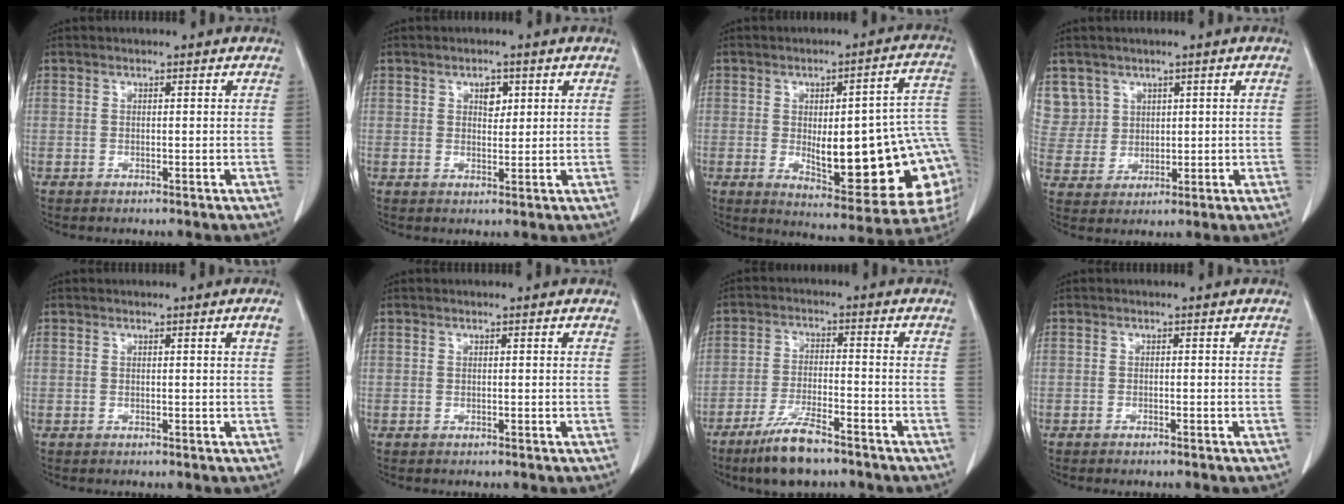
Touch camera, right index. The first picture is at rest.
{"total": 2.6, "force": [1.2, 1.6, 1.8], "torque": [-0.023, 0.000, 0.017]}
{"total": 22.8, "force": [-1.9, 6.0, 22.0], "torque": [-0.215, 0.018, -0.003]}
{"total": 6.8, "force": [3.6, 5.8, -0.2], "torque": [0.003, 0.013, 0.084]}
{"total": 1.0, "force": [0.5, -0.3, 0.8], "torque": [-0.015, -0.003, 0.007]}
{"total": 0.0}
{"total": 8.2, "force": [-6.1, 1.4, 5.3], "torque": [-0.106, -0.016, -0.111]}
{"total": 0.7, "force": [-0.5, 0.1, 0.4], "torque": [-0.011, -0.002, -0.008]}